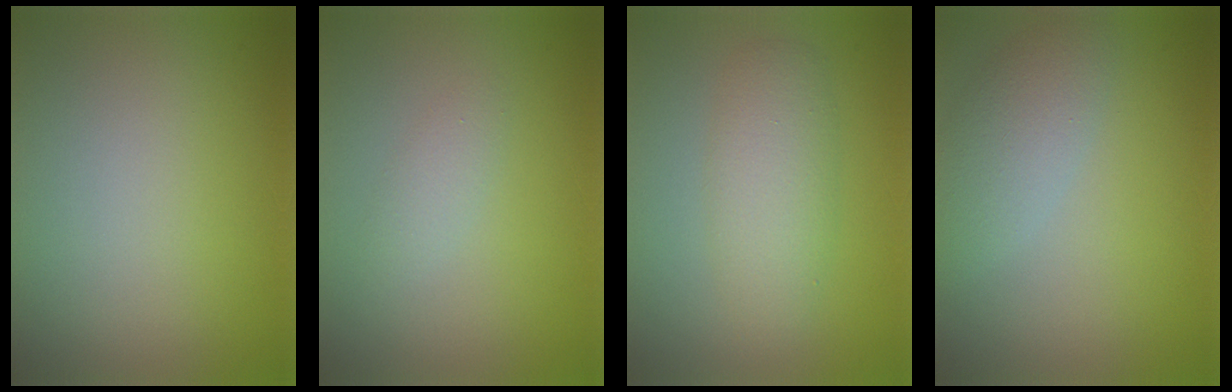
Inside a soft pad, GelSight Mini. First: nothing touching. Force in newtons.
{"total": 1.2, "press": 1.2, "slide": 0.1}
{"total": 3.5, "press": 3.5, "slide": 0.0}
{"total": 3.2, "press": 3.2, "slide": 0.2}